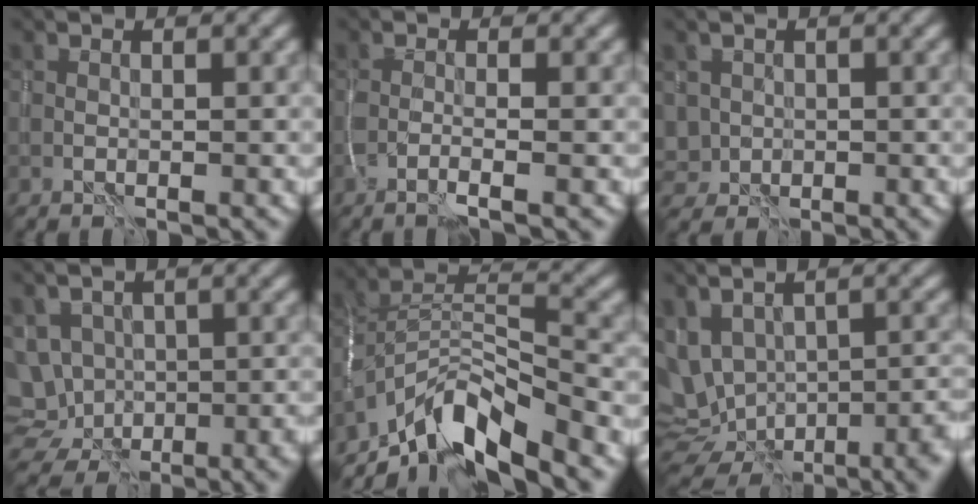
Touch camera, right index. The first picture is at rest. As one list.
[{"total": 1.9, "force": [-1.0, 0.3, 1.6], "torque": [-0.024, 0.000, -0.029]}, {"total": 2.2, "force": [-0.2, 2.2, 0.4], "torque": [-0.003, 0.000, -0.003]}, {"total": 10.6, "force": [-1.3, 9.2, 5.1], "torque": [-0.080, -0.013, -0.031]}, {"total": 8.0, "force": [-6.0, 2.5, 4.7], "torque": [-0.071, 0.000, -0.121]}, {"total": 10.4, "force": [-1.6, 7.2, 7.4], "torque": [-0.097, -0.005, 0.017]}]